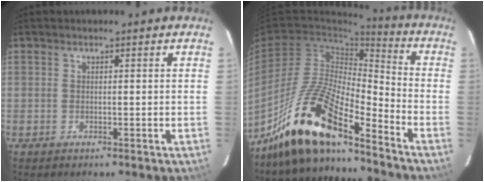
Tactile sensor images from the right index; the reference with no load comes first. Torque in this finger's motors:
{"motor_torque": [1.12, -1.02, 1.05, 0.21]}